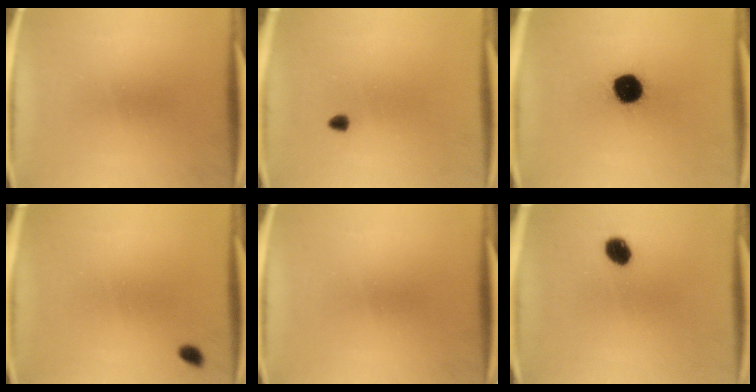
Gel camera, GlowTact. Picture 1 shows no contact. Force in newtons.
{"total": 0.9}
{"total": 11.4}
{"total": 1.3}
{"total": 0.0}
{"total": 4.3}